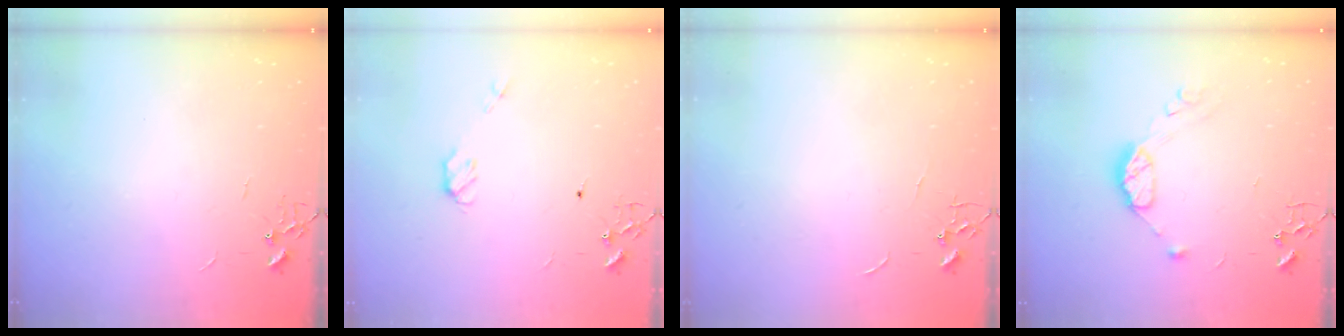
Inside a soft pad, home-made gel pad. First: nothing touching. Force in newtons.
{"total": 3.7, "press": 3.7, "slide": 0.6}
{"total": 0.0}
{"total": 9.2, "press": 9.2, "slide": 0.7}